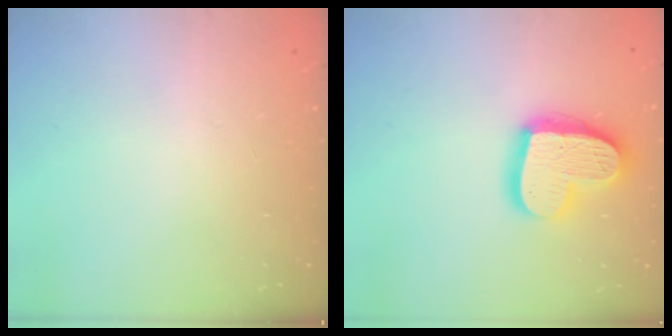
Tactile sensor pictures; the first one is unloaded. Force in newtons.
{"total": 18.0, "press": 17.9, "slide": 1.3}